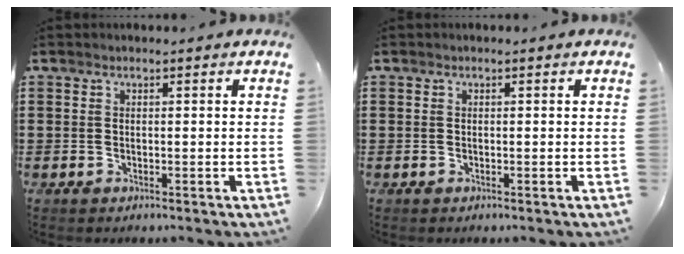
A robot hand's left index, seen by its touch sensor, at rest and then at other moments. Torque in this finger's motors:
{"motor_torque": [0.00, 0.00, -0.01, 0.00]}